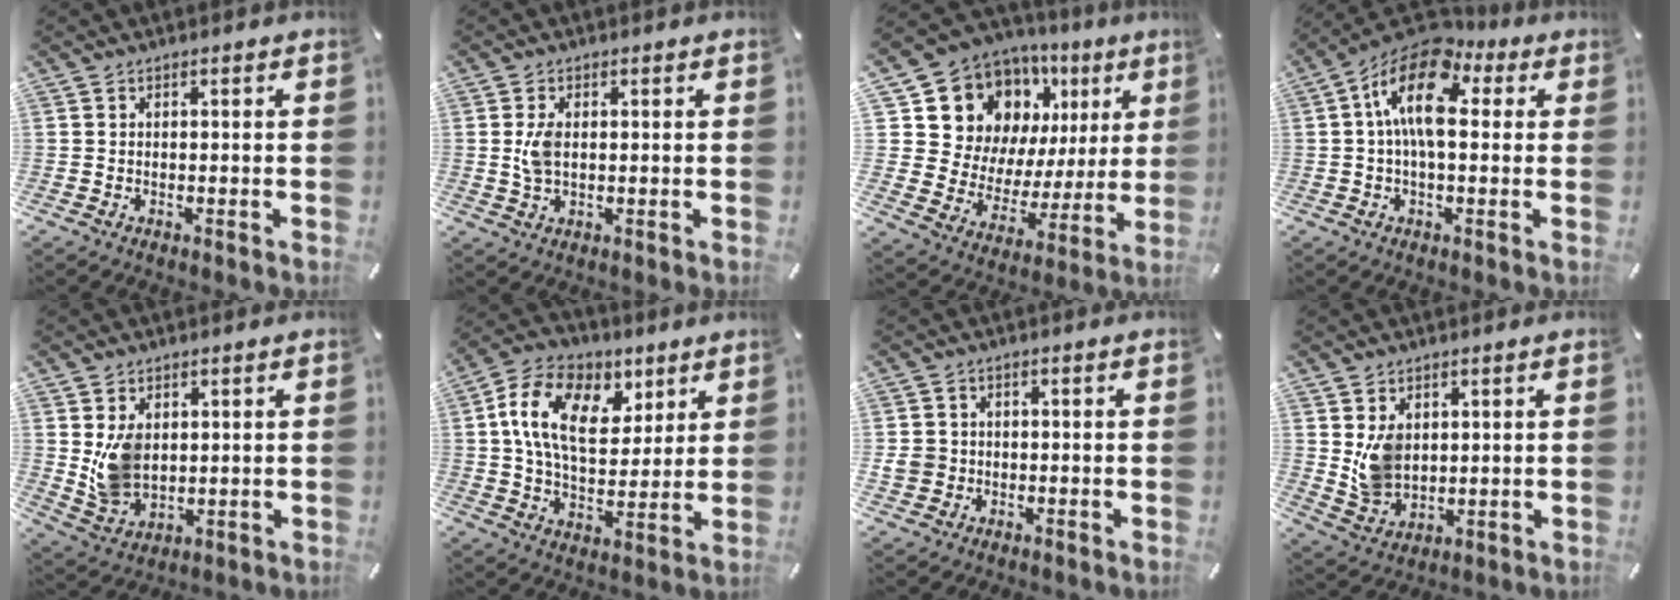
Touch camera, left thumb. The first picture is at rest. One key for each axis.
{"total": 4.5, "fx": 0.4, "fy": 2.7, "fz": 3.6, "tx": -0.080, "ty": -0.004, "tz": 0.001}
{"total": 15.7, "fx": 9.7, "fy": 11.4, "fz": 4.8, "tx": -0.094, "ty": -0.083, "tz": 0.189}
{"total": 14.9, "fx": 3.4, "fy": 7.7, "fz": 12.3, "tx": -0.230, "ty": -0.014, "tz": 0.058}
{"total": 8.3, "fx": 2.2, "fy": 6.4, "fz": 4.8, "tx": -0.109, "ty": -0.009, "tz": 0.042}
{"total": 16.3, "fx": 5.8, "fy": 10.8, "fz": 10.7, "tx": -0.196, "ty": -0.003, "tz": 0.111}
{"total": 4.3, "fx": -0.5, "fy": 4.2, "fz": 0.8, "tx": -0.034, "ty": 0.003, "tz": -0.010}
{"total": 7.8, "fx": 2.6, "fy": 6.4, "fz": 3.6, "tx": -0.078, "ty": -0.012, "tz": 0.047}